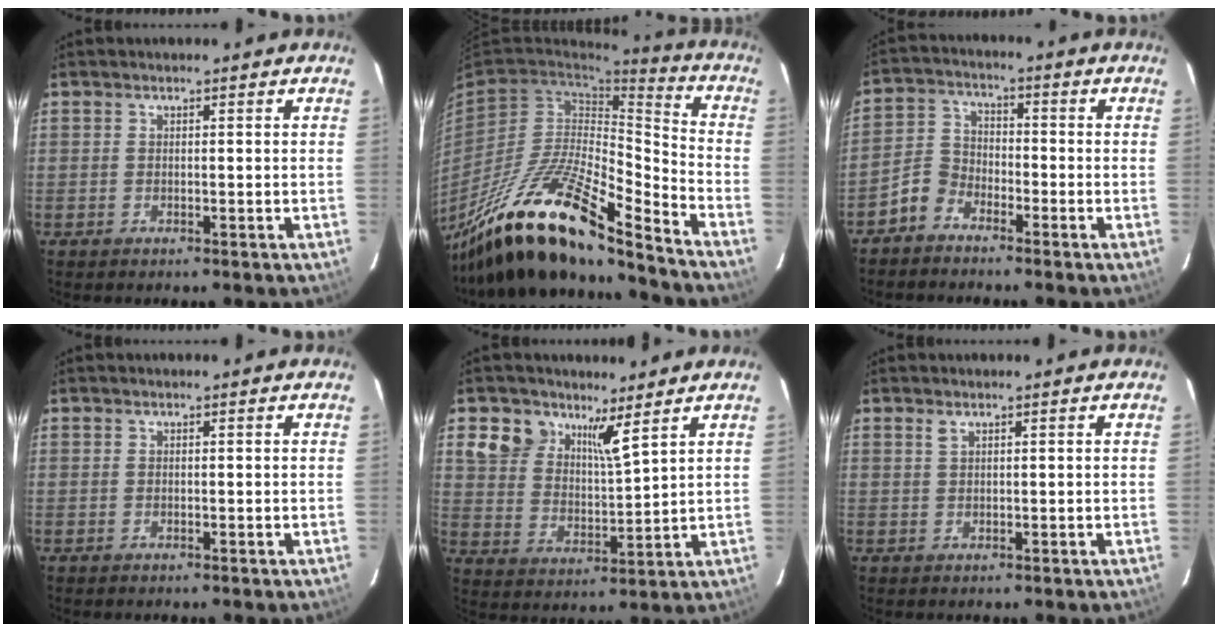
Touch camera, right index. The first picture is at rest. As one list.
[{"total": 23.5, "force": [-17.6, 4.7, 14.8], "torque": [-0.268, -0.035, -0.317]}, {"total": 5.0, "force": [-3.8, 3.0, 1.3], "torque": [-0.029, 0.019, -0.082]}, {"total": 0.0}, {"total": 8.2, "force": [5.3, 5.0, 3.7], "torque": [-0.070, 0.009, 0.102]}, {"total": 0.8, "force": [0.6, 0.2, 0.5], "torque": [-0.011, 0.003, 0.012]}]